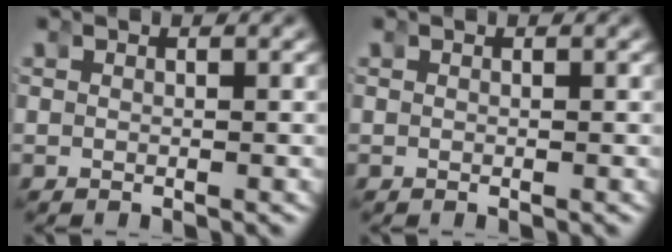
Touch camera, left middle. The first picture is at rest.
{"total": 0.0}